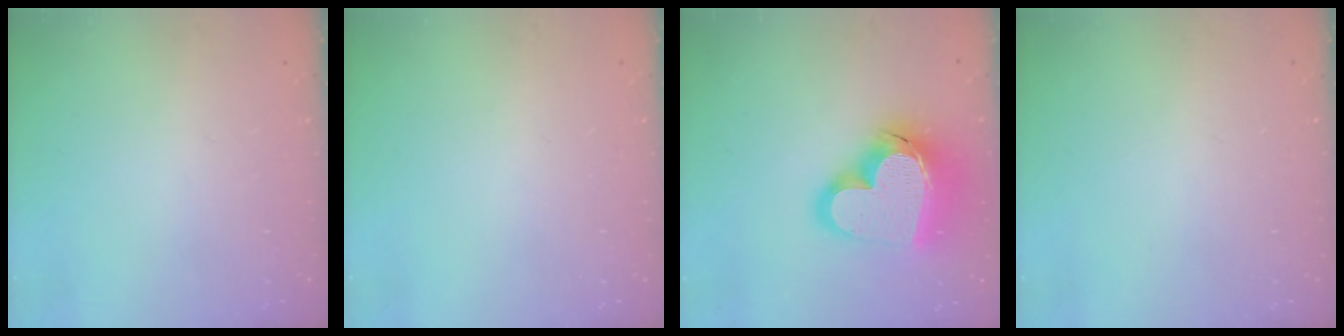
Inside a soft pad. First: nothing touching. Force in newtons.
{"total": 0.0}
{"total": 23.0, "press": 22.9, "slide": 2.3}
{"total": 0.0}